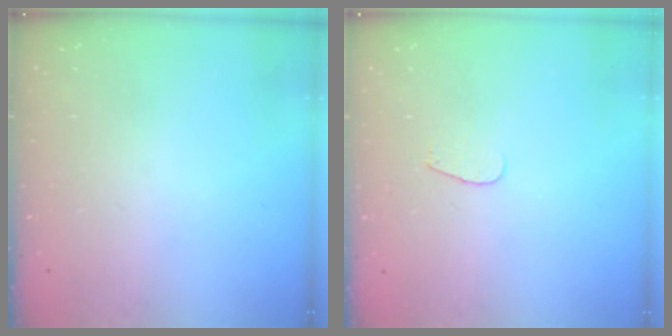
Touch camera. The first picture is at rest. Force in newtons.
{"total": 2.8, "press": 2.8, "slide": 0.2}